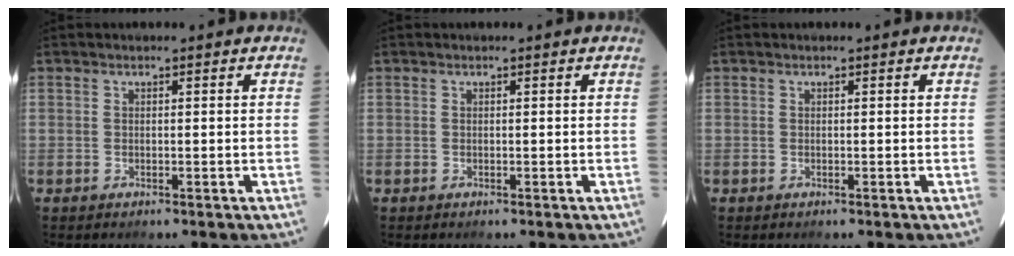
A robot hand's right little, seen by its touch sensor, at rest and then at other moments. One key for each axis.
{"total": 0.0}
{"total": 0.0}